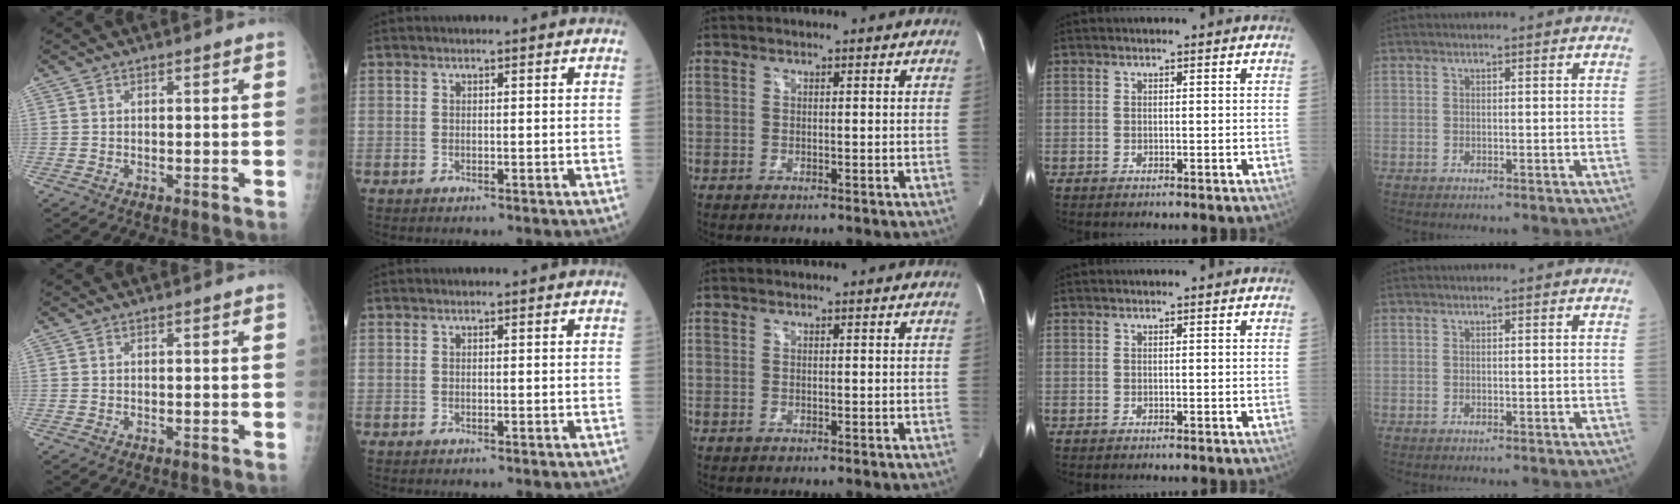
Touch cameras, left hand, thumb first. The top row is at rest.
{}